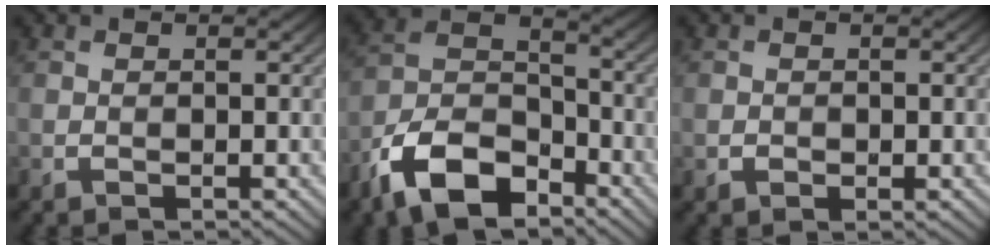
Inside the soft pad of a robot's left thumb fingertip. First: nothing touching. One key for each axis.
{"total": 11.4, "fx": -7.6, "fy": 5.6, "fz": 6.3, "tx": -0.130, "ty": -0.003, "tz": -0.161}
{"total": 0.7, "fx": -0.2, "fy": 0.6, "fz": 0.2, "tx": -0.001, "ty": -0.001, "tz": -0.003}